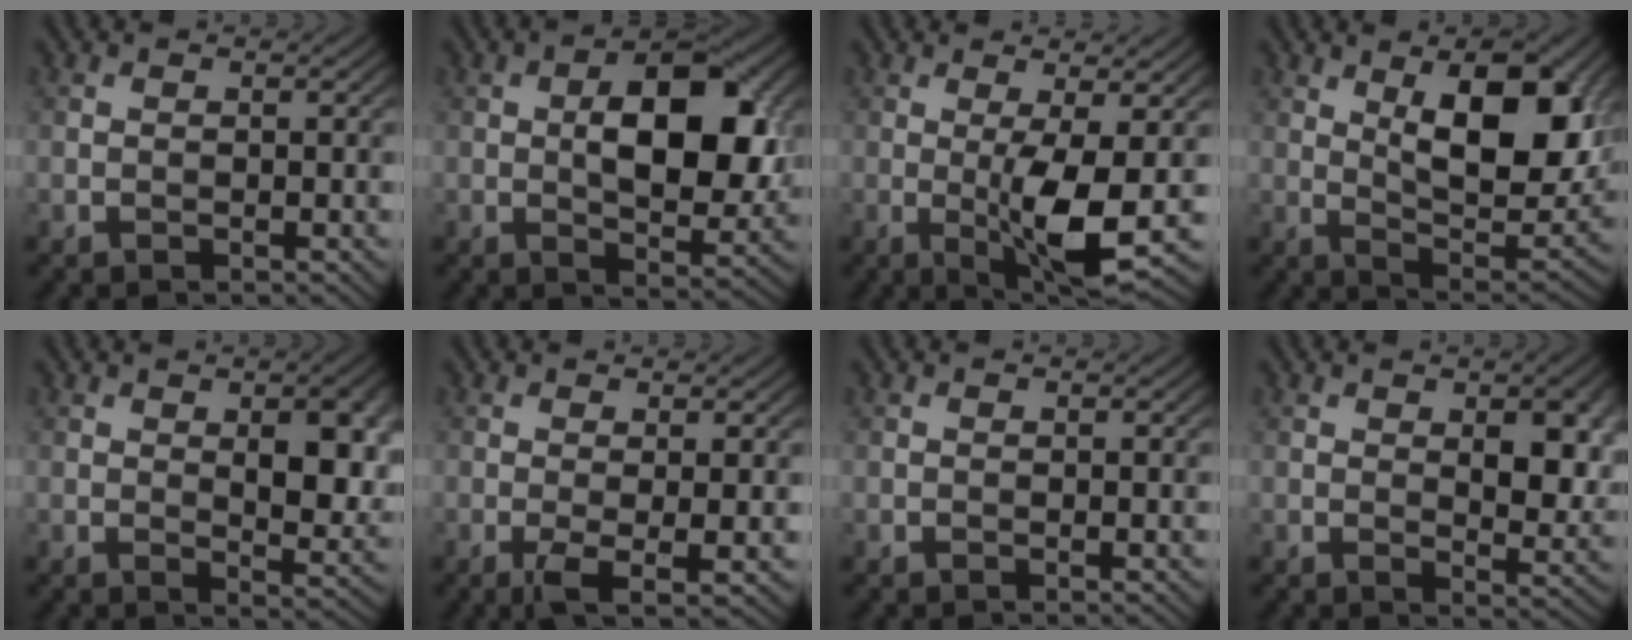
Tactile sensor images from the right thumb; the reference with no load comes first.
{"total": 10.6, "force": [1.1, 5.5, 9.0], "torque": [-0.142, 0.002, 0.018]}
{"total": 6.6, "force": [-0.7, 1.2, 6.5], "torque": [-0.125, -0.002, -0.010]}
{"total": 14.5, "force": [4.7, 6.6, 12.0], "torque": [-0.185, -0.003, 0.072]}
{"total": 8.5, "force": [1.7, 4.0, 7.3], "torque": [-0.103, -0.003, 0.033]}
{"total": 3.4, "force": [-0.7, 0.5, 3.3], "torque": [-0.068, -0.004, -0.013]}
{"total": 0.0}
{"total": 7.0, "force": [1.6, 3.5, 5.9], "torque": [-0.084, -0.005, 0.032]}